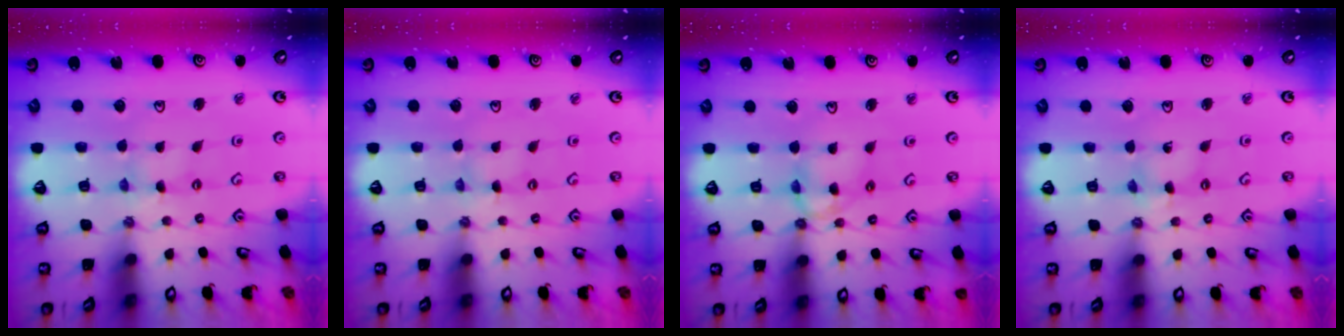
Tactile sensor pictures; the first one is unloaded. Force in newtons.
{"total": 0.0}
{"total": 8.9, "press": 8.9, "slide": 0.7}
{"total": 2.0, "press": 2.0, "slide": 0.2}